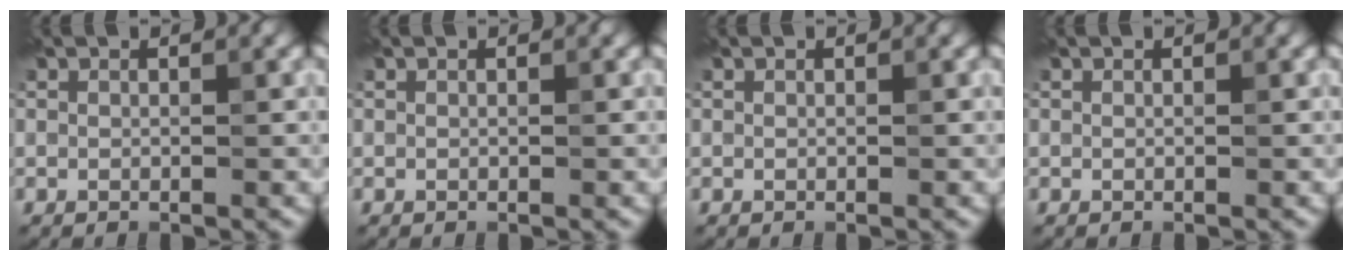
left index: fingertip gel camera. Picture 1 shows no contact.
{"total": 0.0}
{"total": 0.0}
{"total": 0.0}